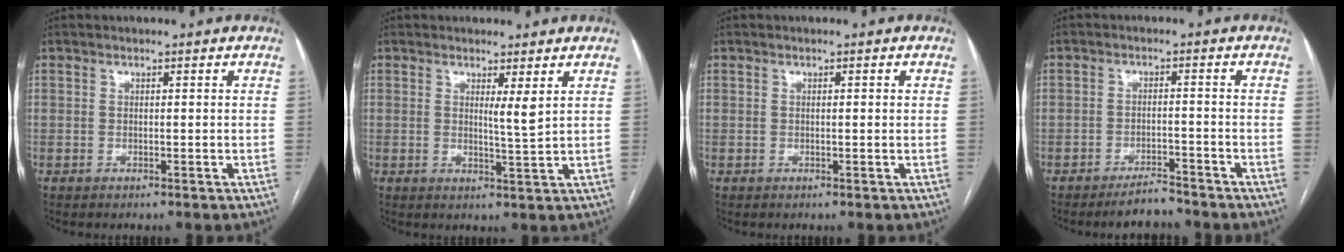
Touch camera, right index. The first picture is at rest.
{"total": 2.7, "force": [1.2, -0.3, 2.4], "torque": [-0.043, -0.013, 0.022]}
{"total": 0.6, "force": [0.1, 0.1, 0.6], "torque": [-0.011, 0.001, 0.002]}
{"total": 4.0, "force": [-3.7, 0.9, 1.2], "torque": [-0.019, -0.004, -0.059]}